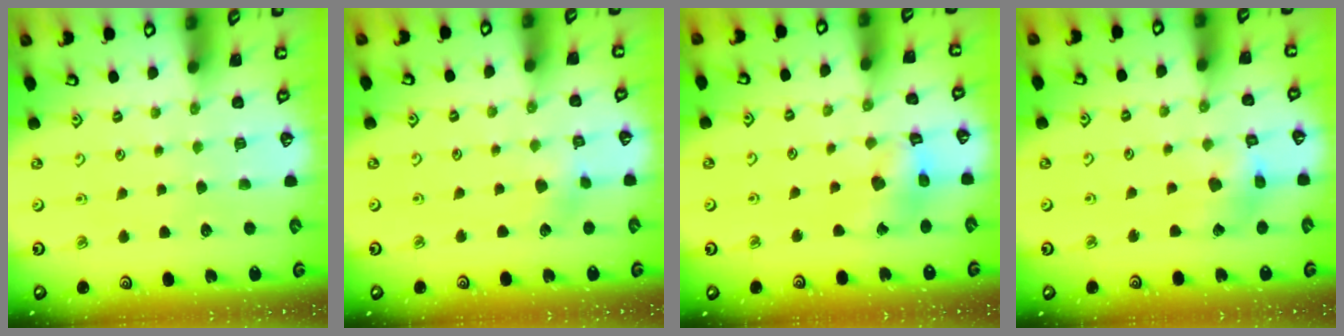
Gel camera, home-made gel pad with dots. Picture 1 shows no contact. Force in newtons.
{"total": 3.6, "press": 3.6, "slide": 0.1}
{"total": 11.9, "press": 11.8, "slide": 1.4}
{"total": 6.8, "press": 6.8, "slide": 0.7}